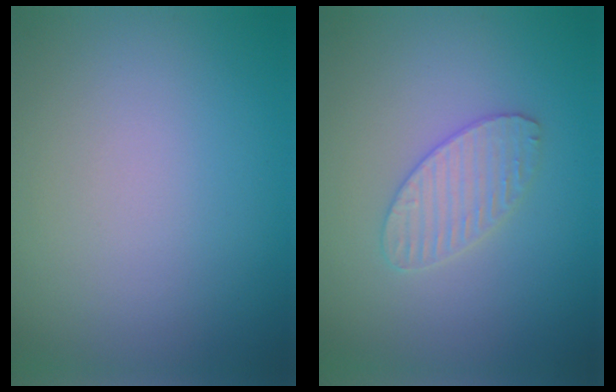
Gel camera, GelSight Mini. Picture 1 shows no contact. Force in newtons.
{"total": 2.6, "press": 2.6, "slide": 0.2}